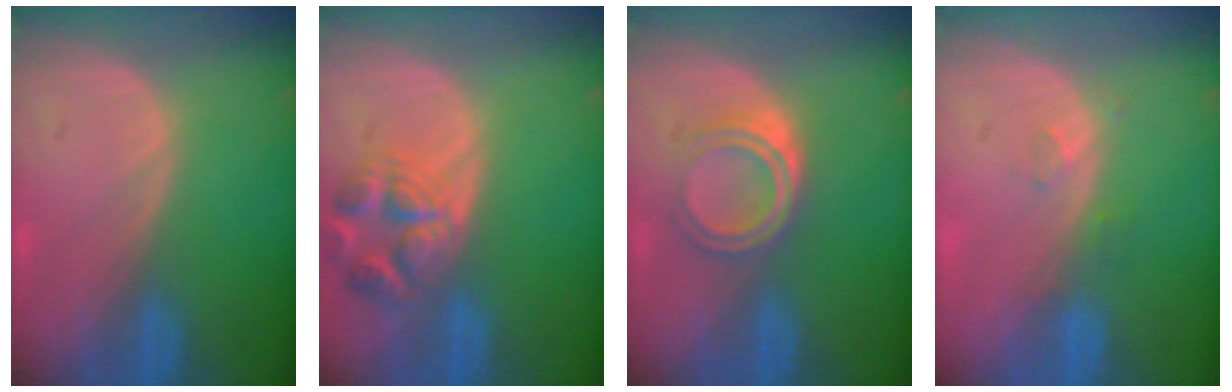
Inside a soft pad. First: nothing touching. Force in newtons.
{"total": 7.1, "press": 6.4, "slide": 3.2}
{"total": 5.1, "press": 4.5, "slide": 2.5}
{"total": 1.9, "press": 1.6, "slide": 1.0}